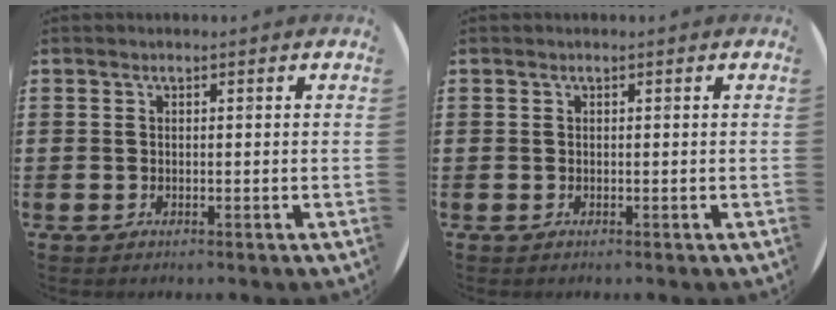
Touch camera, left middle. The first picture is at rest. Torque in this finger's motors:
{"motor_torque": [-0.29, -0.24, 0.02, 0.02]}